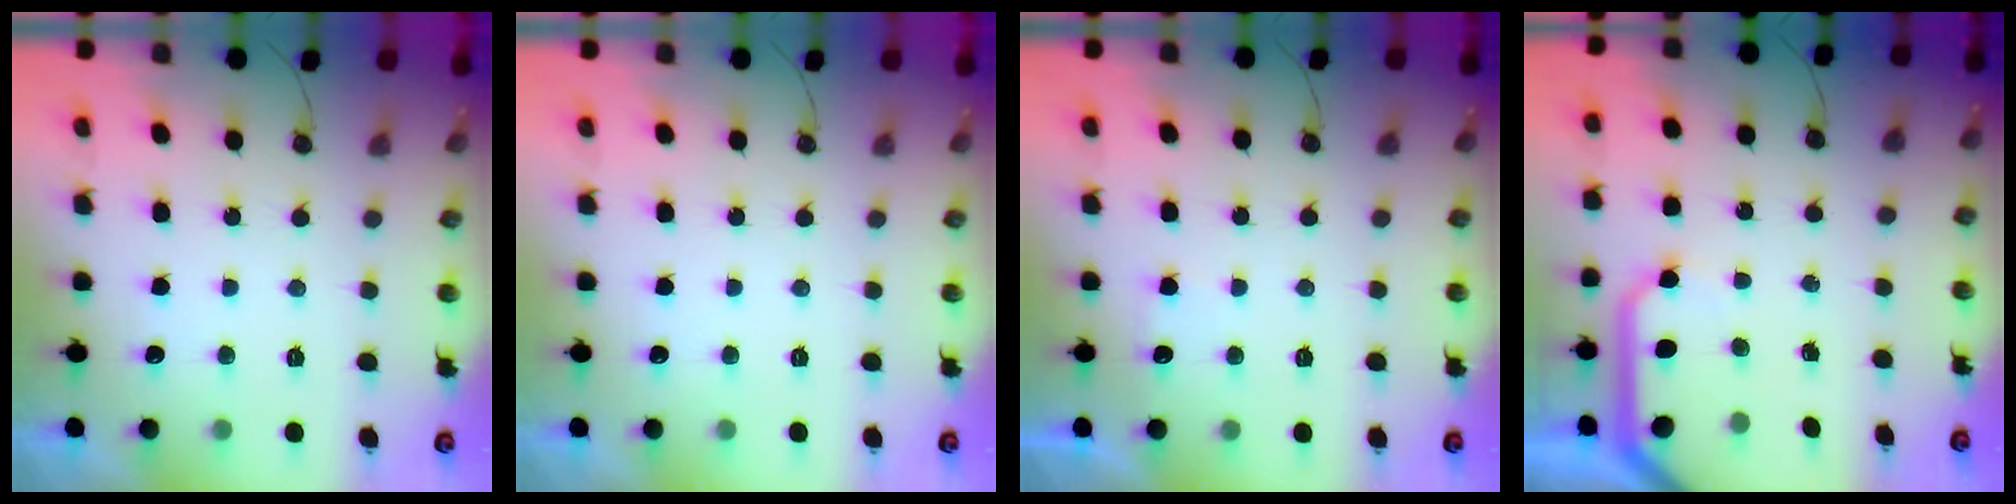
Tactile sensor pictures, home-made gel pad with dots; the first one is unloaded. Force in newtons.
{"total": 0.0}
{"total": 2.2, "press": 2.2, "slide": 0.3}
{"total": 10.3, "press": 10.2, "slide": 1.1}